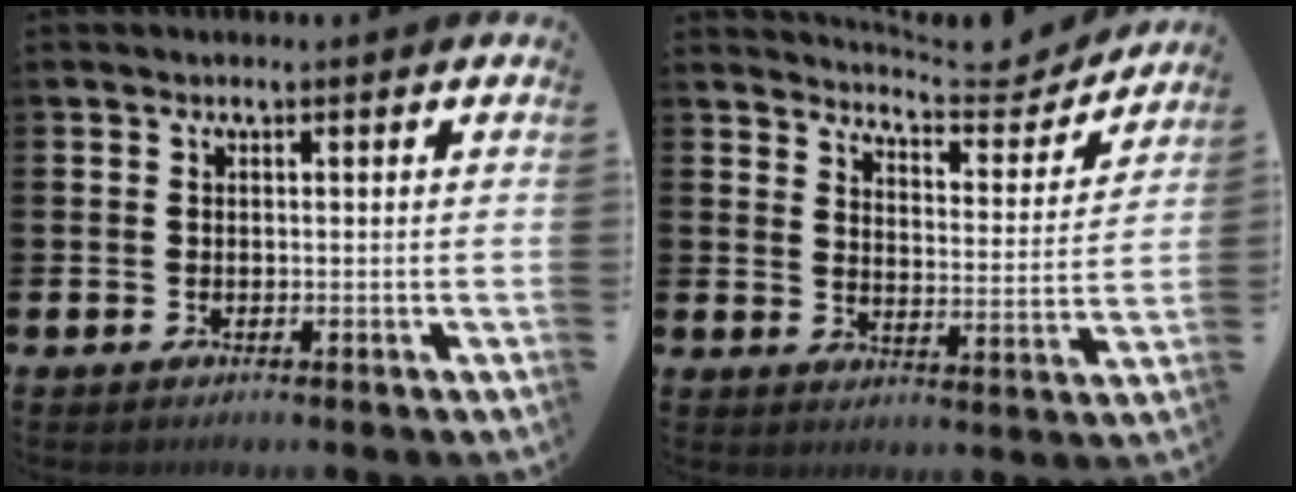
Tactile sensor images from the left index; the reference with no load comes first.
{"total": 5.7, "force": [5.6, 0.6, 0.8], "torque": [-0.027, -0.046, 0.092]}